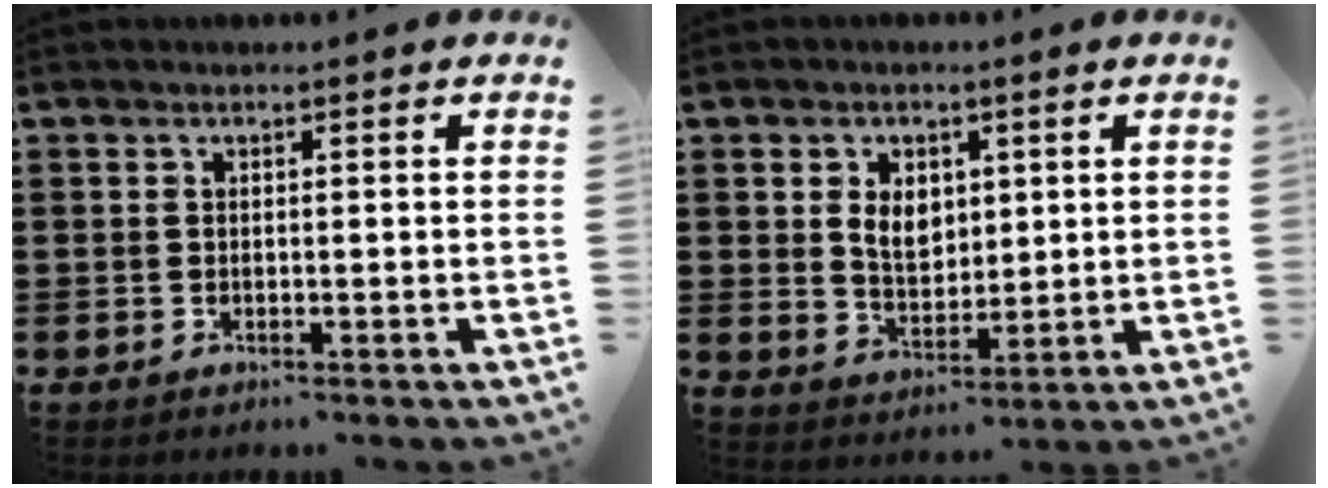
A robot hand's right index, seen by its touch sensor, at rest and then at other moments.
{"total": 5.0, "force": [1.3, 3.4, 3.5], "torque": [-0.062, 0.005, 0.018]}